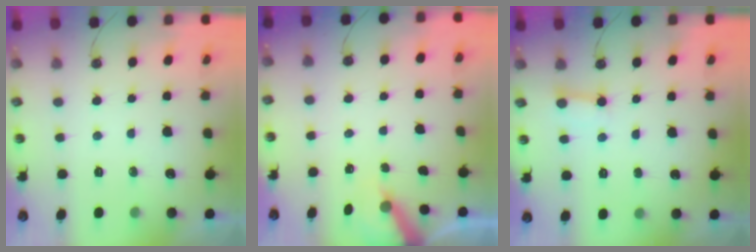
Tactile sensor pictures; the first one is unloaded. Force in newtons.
{"total": 5.4, "press": 5.4, "slide": 0.2}
{"total": 2.6, "press": 2.6, "slide": 0.3}